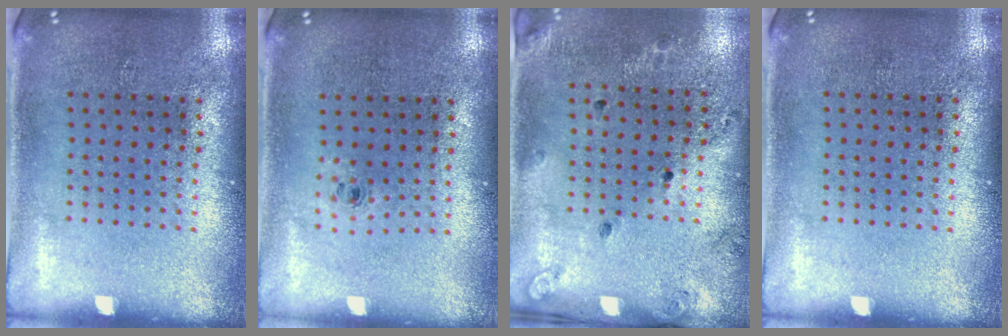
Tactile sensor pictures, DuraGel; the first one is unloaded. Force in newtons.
{"total": 0.6, "press": 0.3, "slide": 0.5}
{"total": 1.6, "press": 1.3, "slide": 0.9}
{"total": 0.0}